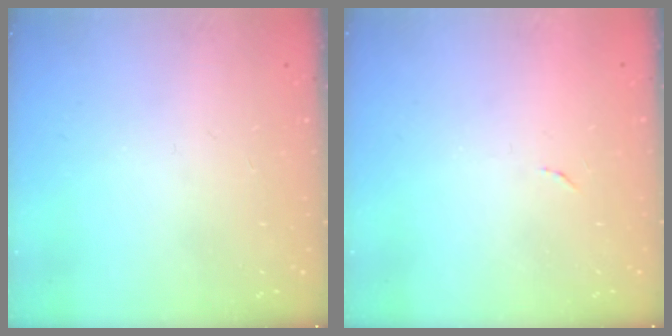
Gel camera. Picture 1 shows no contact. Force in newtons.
{"total": 4.0, "press": 4.0, "slide": 0.3}